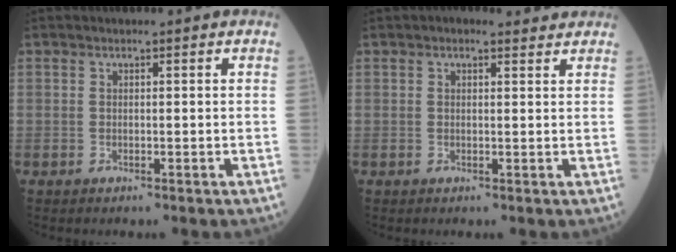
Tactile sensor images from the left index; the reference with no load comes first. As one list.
[{"total": 2.5, "force": [2.0, 1.0, 0.9], "torque": [-0.009, 0.016, 0.023]}]